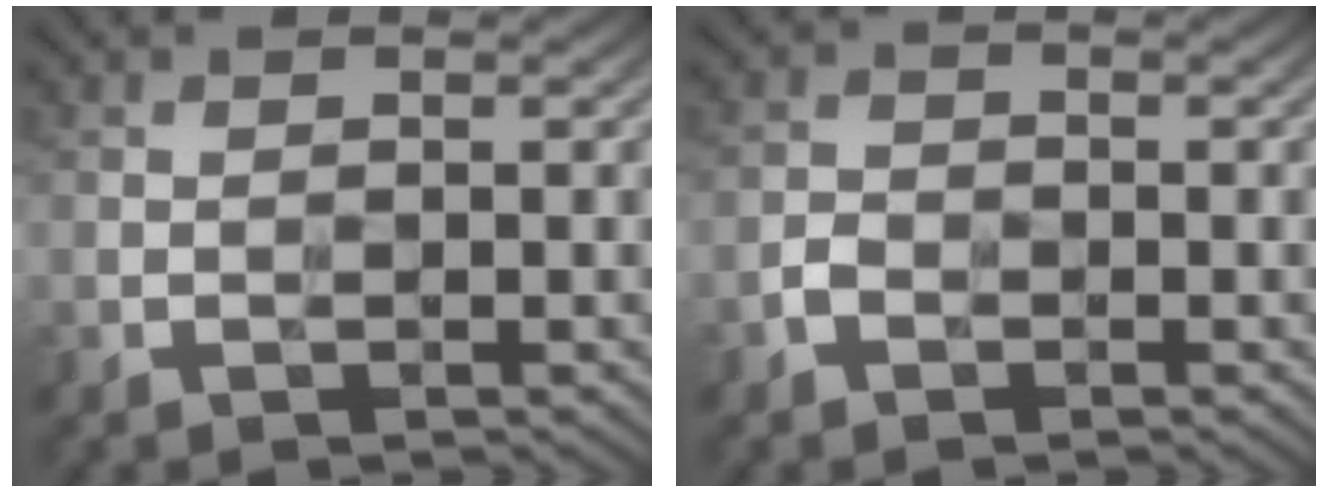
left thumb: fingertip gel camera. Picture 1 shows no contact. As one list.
[{"total": 1.8, "force": [-1.1, 1.2, 0.7], "torque": [-0.013, 0.003, -0.028]}]